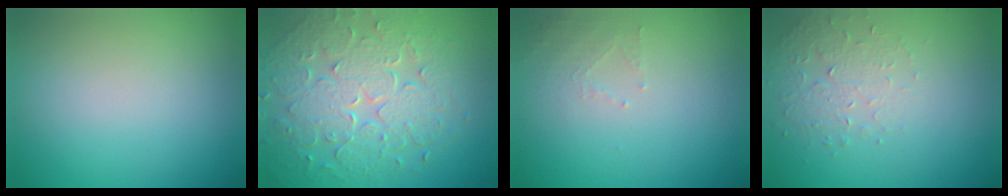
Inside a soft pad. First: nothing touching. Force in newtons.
{"total": 7.8, "press": 5.6, "slide": 5.4}
{"total": 1.4, "press": 1.3, "slide": 0.3}
{"total": 1.6, "press": 1.1, "slide": 1.2}